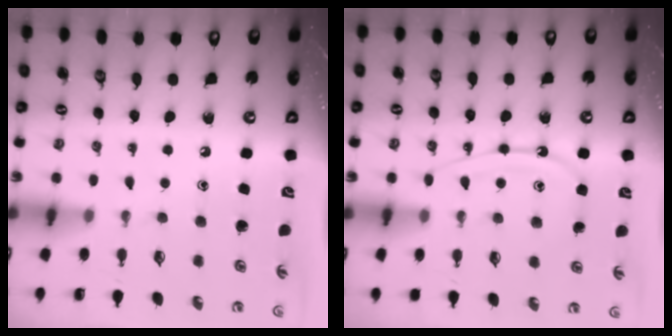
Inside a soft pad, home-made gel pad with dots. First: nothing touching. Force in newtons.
{"total": 10.5, "press": 10.5, "slide": 0.7}